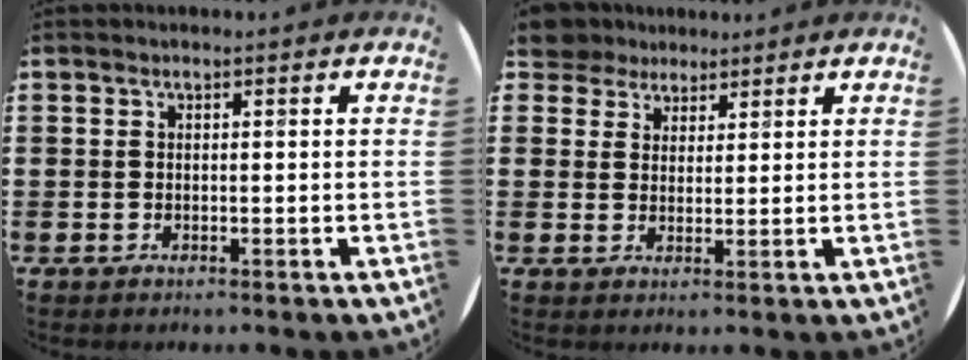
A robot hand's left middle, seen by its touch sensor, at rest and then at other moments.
{"total": 4.3, "force": [3.8, 2.1, 0.2], "torque": [-0.019, 0.001, 0.075]}